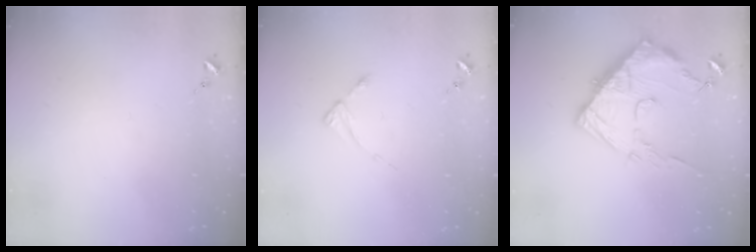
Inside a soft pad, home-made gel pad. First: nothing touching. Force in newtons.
{"total": 2.6, "press": 2.6, "slide": 0.3}
{"total": 15.8, "press": 15.7, "slide": 1.6}